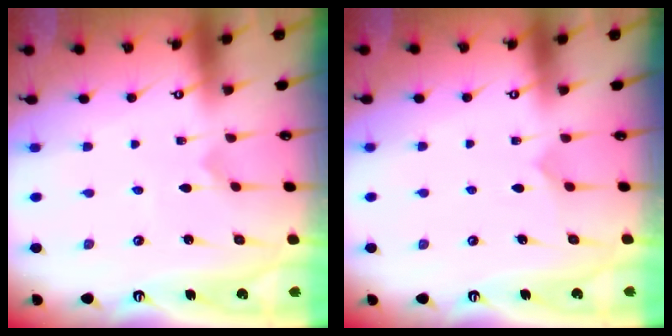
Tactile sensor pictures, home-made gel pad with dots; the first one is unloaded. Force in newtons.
{"total": 2.8, "press": 2.7, "slide": 0.2}